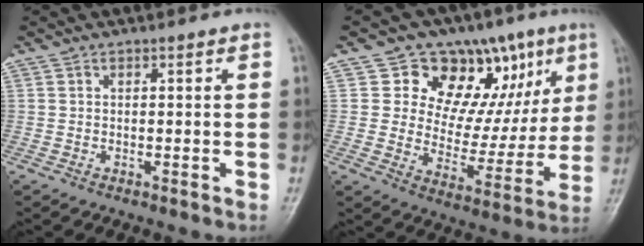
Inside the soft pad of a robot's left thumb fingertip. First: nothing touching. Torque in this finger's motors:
{"motor_torque": [0.24, 0.37, 0.14, 0.21, 0.07]}